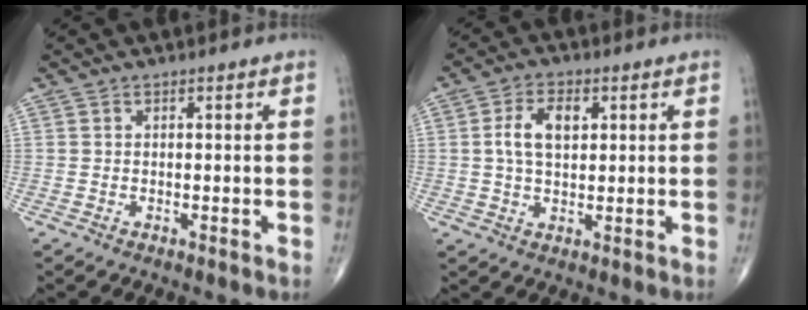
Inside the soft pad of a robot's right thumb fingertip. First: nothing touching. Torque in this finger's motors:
{"motor_torque": [0.16, 0.18, 0.61, 0.11, 0.09]}